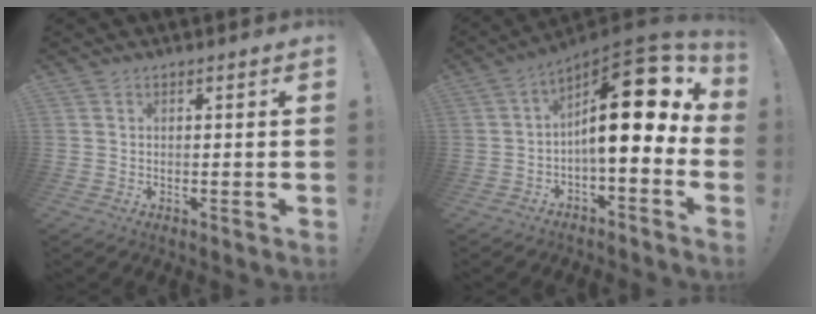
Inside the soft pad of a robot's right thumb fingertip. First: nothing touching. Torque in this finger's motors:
{"motor_torque": [2.57, 2.44, 2.07, -0.70, 0.43]}